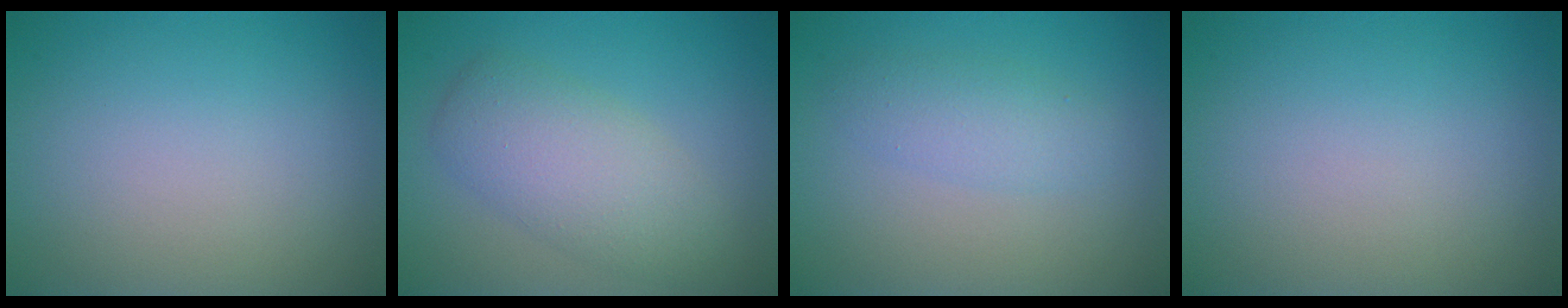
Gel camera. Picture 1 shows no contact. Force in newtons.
{"total": 5.0, "press": 5.0, "slide": 0.2}
{"total": 2.3, "press": 2.3, "slide": 0.1}
{"total": 0.0}